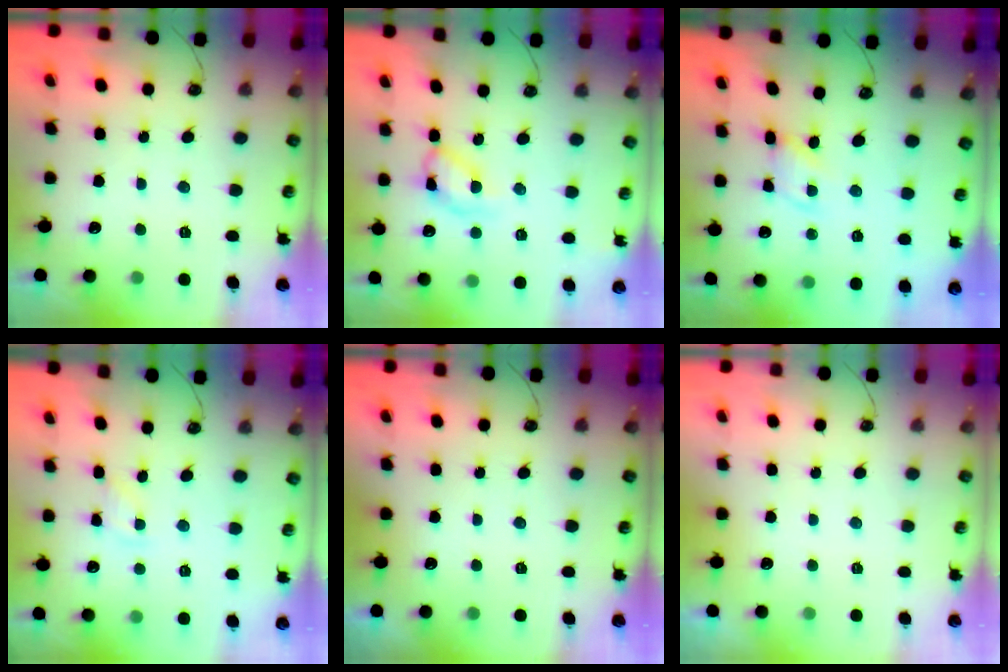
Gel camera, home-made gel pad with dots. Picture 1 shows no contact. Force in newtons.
{"total": 11.9, "press": 11.9, "slide": 0.8}
{"total": 2.1, "press": 2.1, "slide": 0.3}
{"total": 3.9, "press": 3.9, "slide": 0.5}
{"total": 0.0}
{"total": 0.0}